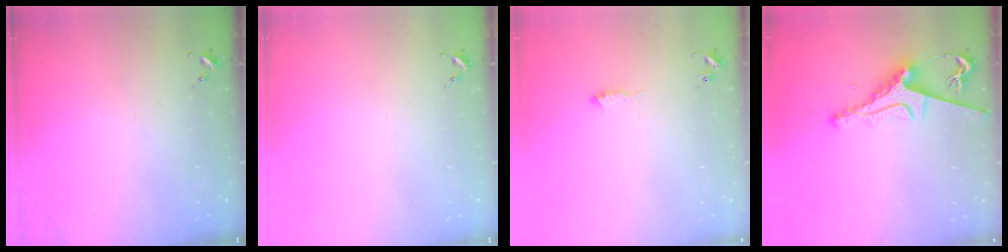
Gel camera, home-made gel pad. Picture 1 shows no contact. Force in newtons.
{"total": 0.0}
{"total": 5.0, "press": 4.9, "slide": 0.6}
{"total": 8.3, "press": 8.2, "slide": 1.2}